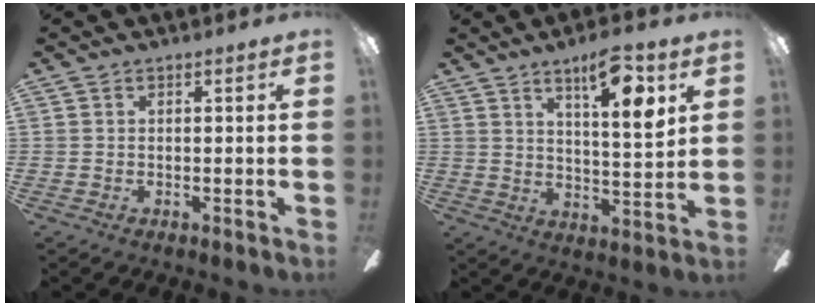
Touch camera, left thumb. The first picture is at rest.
{"total": 11.3, "force": [6.7, 2.7, 8.7], "torque": [-0.124, -0.035, 0.104]}